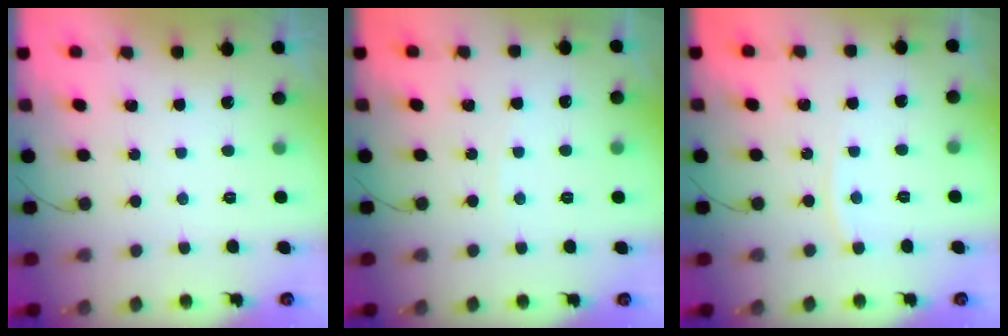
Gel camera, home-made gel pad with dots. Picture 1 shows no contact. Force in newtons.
{"total": 2.8, "press": 2.8, "slide": 0.3}
{"total": 4.1, "press": 4.1, "slide": 0.6}